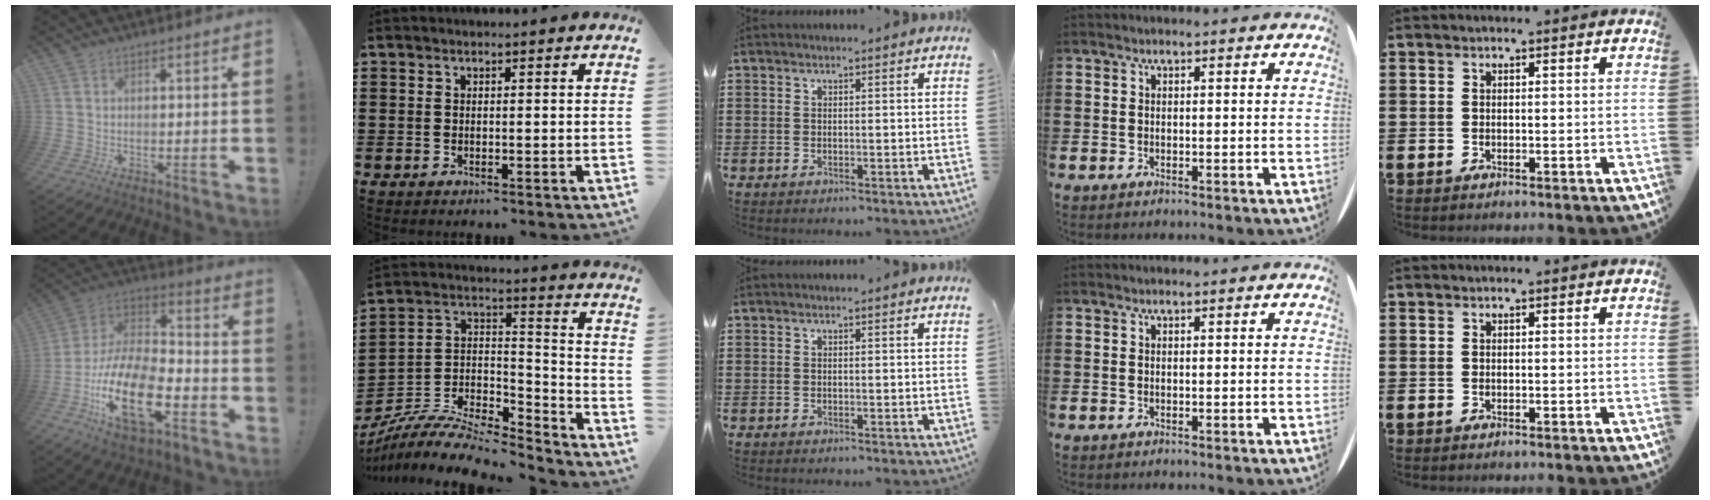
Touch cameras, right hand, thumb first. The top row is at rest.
{"thumb": {"total": 22.1, "force": [-9.4, 10.2, 17.2], "torque": [-0.349, 0.040, -0.161]}, "index": {"total": 8.4, "force": [-6.9, 3.1, 3.6], "torque": [-0.076, 0.006, -0.136]}}